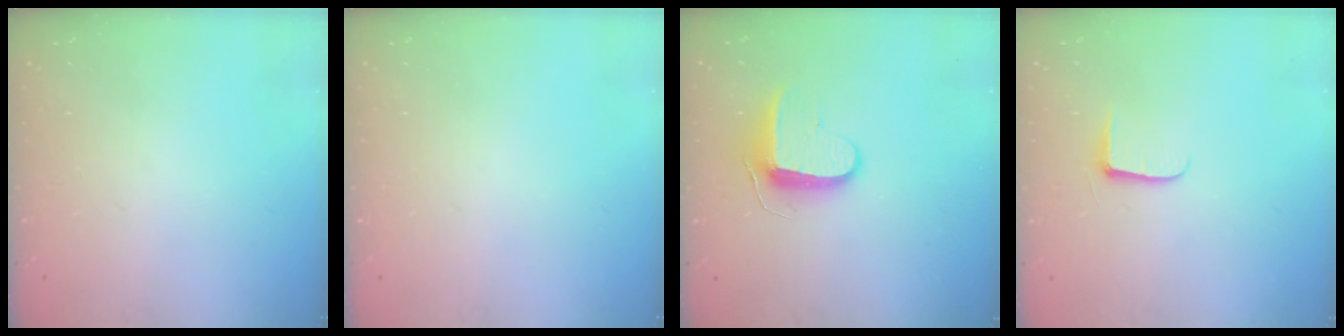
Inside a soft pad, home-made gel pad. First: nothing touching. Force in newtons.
{"total": 0.0}
{"total": 10.4, "press": 10.3, "slide": 0.9}
{"total": 5.8, "press": 5.8, "slide": 0.9}